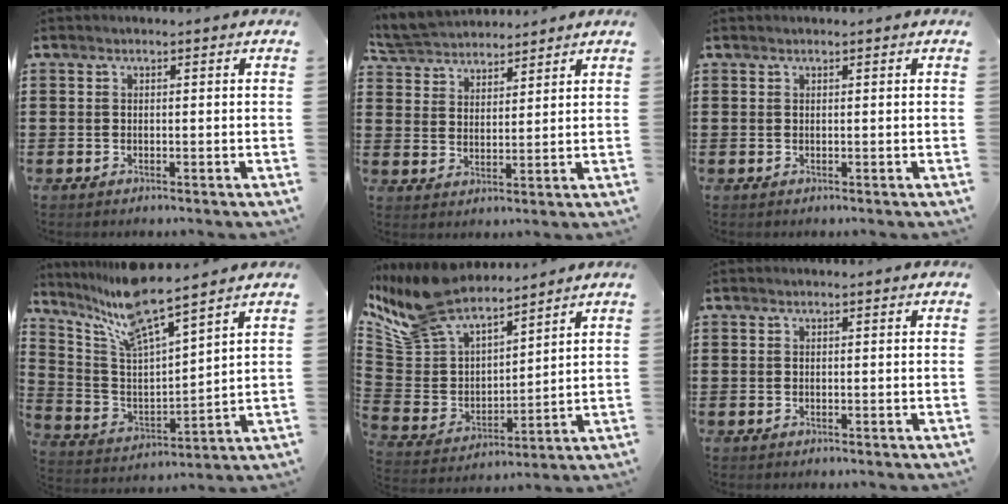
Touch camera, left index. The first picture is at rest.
{"total": 5.5, "force": [5.3, 1.3, 0.4], "torque": [-0.032, -0.015, 0.098]}
{"total": 0.0}
{"total": 9.7, "force": [8.2, 0.4, 5.2], "torque": [-0.130, -0.045, 0.141]}
{"total": 11.0, "force": [10.1, 3.4, 2.8], "torque": [-0.106, -0.059, 0.185]}
{"total": 0.0}